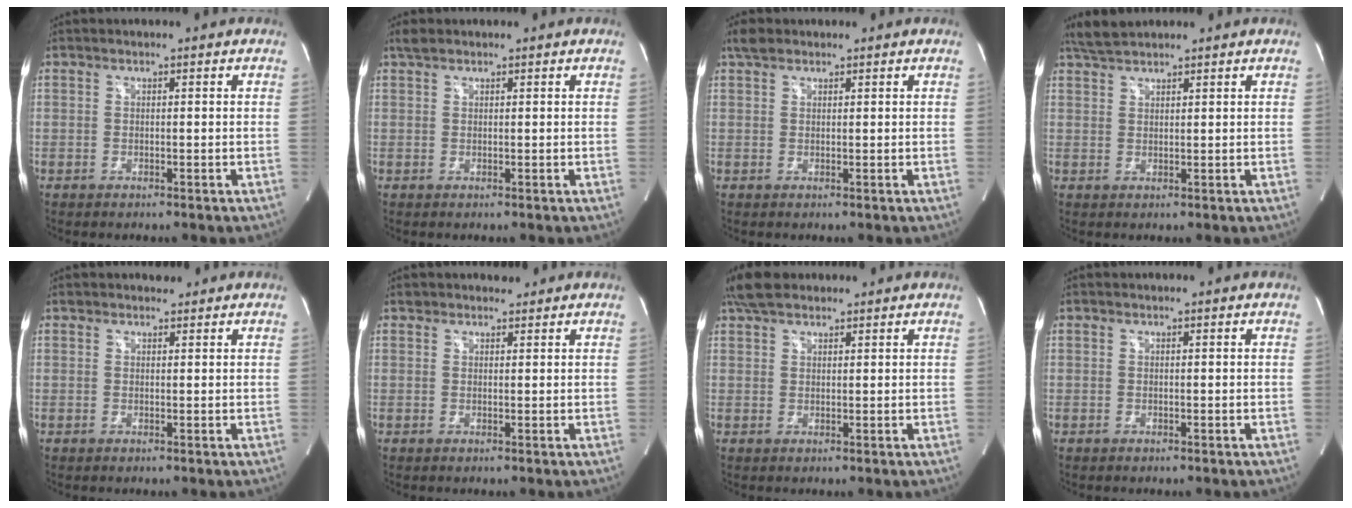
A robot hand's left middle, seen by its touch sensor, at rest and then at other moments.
{"total": 1.4, "force": [1.2, 0.5, 0.6], "torque": [-0.020, 0.014, 0.026]}
{"total": 2.1, "force": [1.7, 1.0, 0.8], "torque": [-0.023, 0.014, 0.031]}
{"total": 3.5, "force": [3.2, 0.5, 1.2], "torque": [-0.033, 0.014, 0.066]}
{"total": 1.4, "force": [1.2, 0.6, -0.1], "torque": [-0.004, 0.009, 0.018]}
{"total": 1.7, "force": [1.5, 0.8, -0.1], "torque": [0.001, 0.011, 0.021]}
{"total": 4.9, "force": [3.9, 2.1, 2.0], "torque": [-0.046, 0.022, 0.076]}
{"total": 0.0}